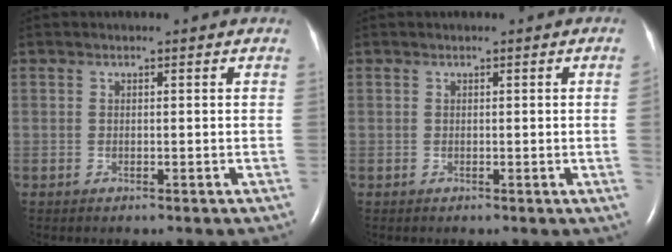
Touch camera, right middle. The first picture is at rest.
{"total": 1.6, "force": [-0.1, -0.7, 1.4], "torque": [-0.017, -0.001, 0.000]}